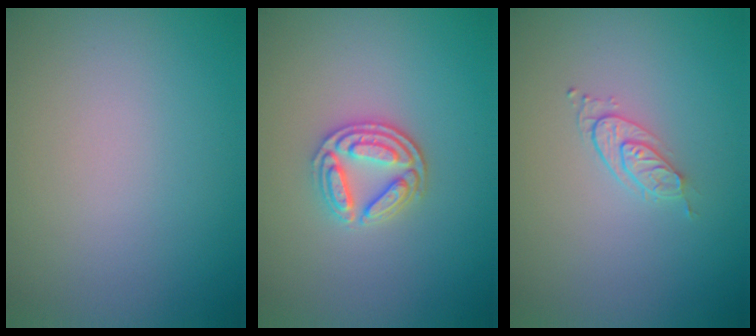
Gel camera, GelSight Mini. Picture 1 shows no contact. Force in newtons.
{"total": 3.6, "press": 3.1, "slide": 1.7}
{"total": 1.7, "press": 1.1, "slide": 1.3}